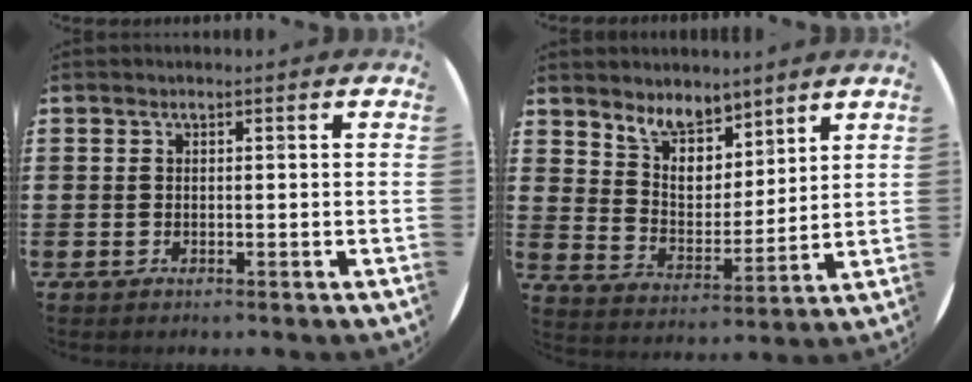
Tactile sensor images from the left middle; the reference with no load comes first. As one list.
[{"total": 7.5, "force": [6.5, 3.3, 2.0], "torque": [-0.065, -0.022, 0.123]}]